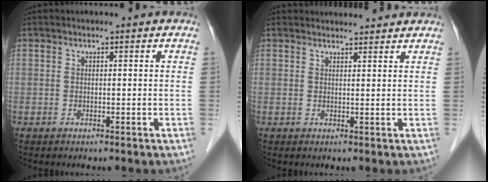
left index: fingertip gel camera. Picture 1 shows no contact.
{"total": 5.2, "force": [5.1, 0.9, 0.6], "torque": [-0.006, 0.020, 0.058]}